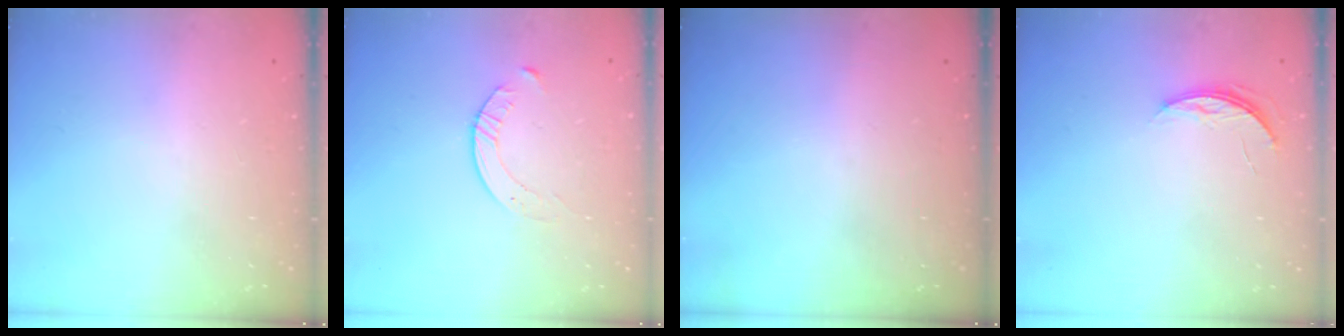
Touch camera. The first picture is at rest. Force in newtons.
{"total": 4.6, "press": 4.5, "slide": 0.6}
{"total": 0.0}
{"total": 3.9, "press": 3.9, "slide": 0.4}